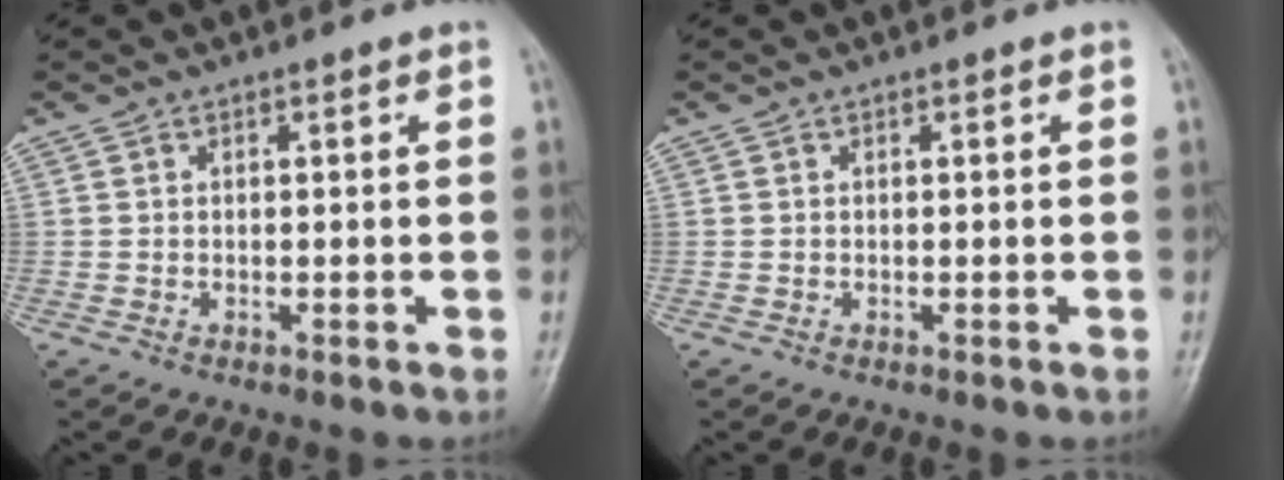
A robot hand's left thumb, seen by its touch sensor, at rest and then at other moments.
{"total": 0.0}